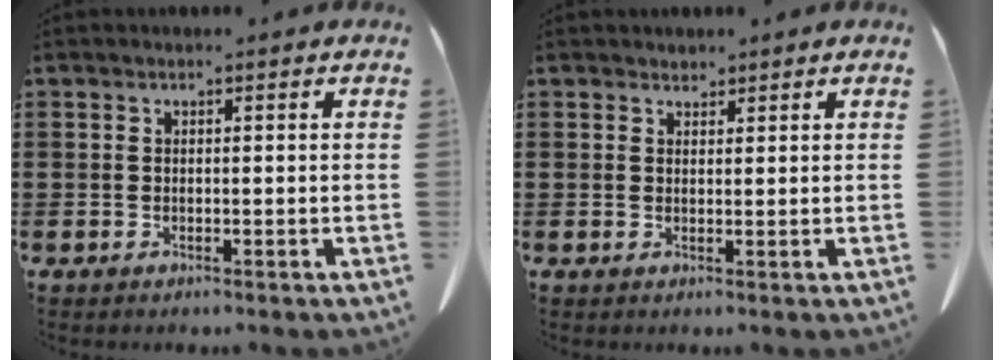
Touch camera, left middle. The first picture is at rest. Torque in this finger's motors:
{"motor_torque": [-0.19, 0.22, -0.01, 0.00]}